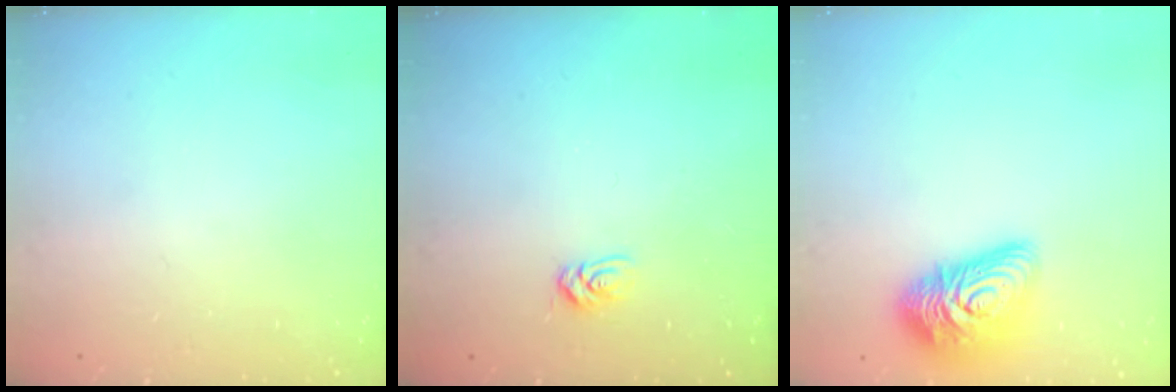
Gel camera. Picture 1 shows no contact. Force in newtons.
{"total": 4.2, "press": 4.2, "slide": 0.5}
{"total": 14.8, "press": 14.8, "slide": 0.8}